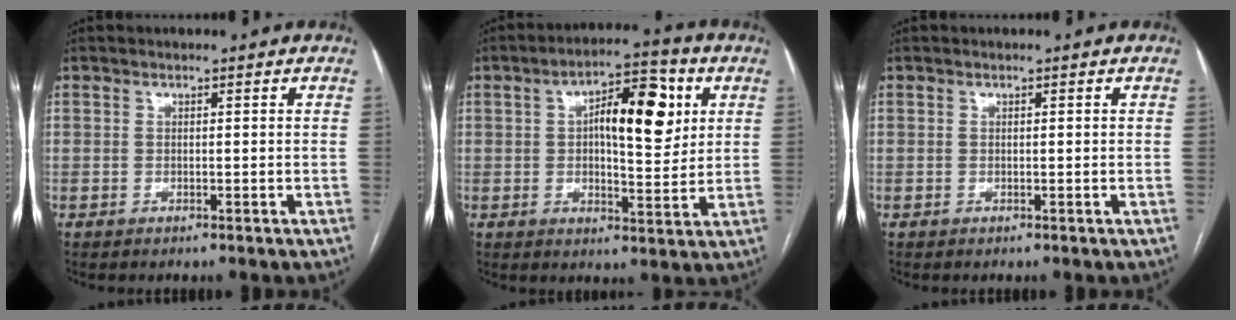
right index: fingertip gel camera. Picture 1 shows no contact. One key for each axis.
{"total": 11.8, "fx": 3.2, "fy": 4.1, "fz": 10.6, "tx": -0.163, "ty": 0.021, "tz": 0.047}
{"total": 0.0}